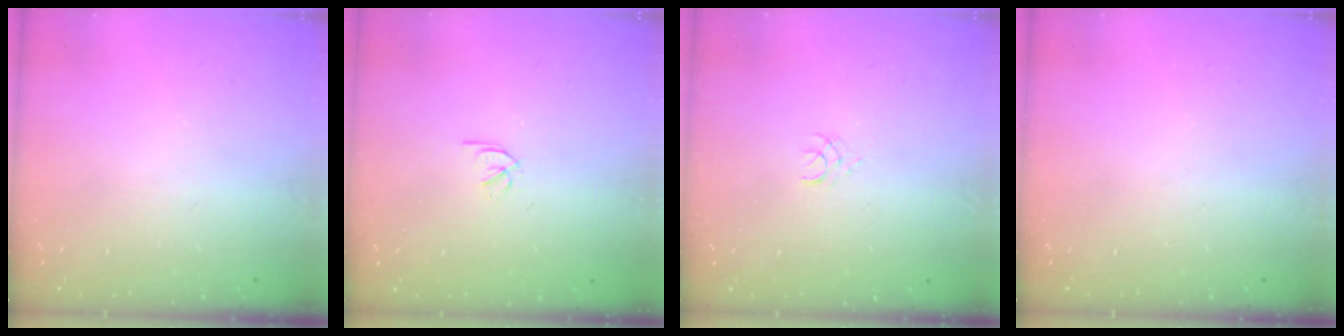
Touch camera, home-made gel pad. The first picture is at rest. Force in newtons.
{"total": 1.8, "press": 1.7, "slide": 0.5}
{"total": 1.5, "press": 1.5, "slide": 0.2}
{"total": 0.0}